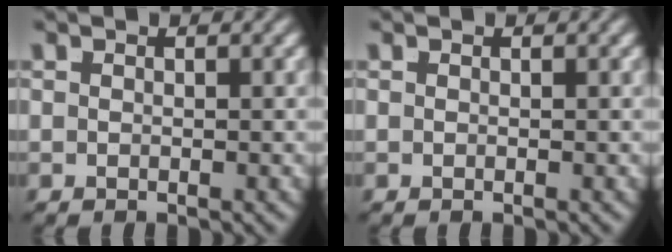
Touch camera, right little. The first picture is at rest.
{"total": 0.0}